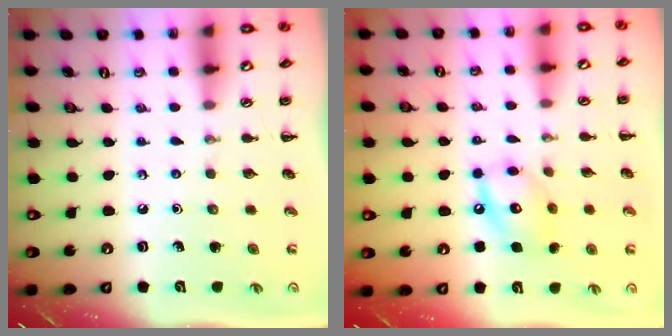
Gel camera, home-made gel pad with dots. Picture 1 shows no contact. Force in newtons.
{"total": 11.4, "press": 11.3, "slide": 1.0}